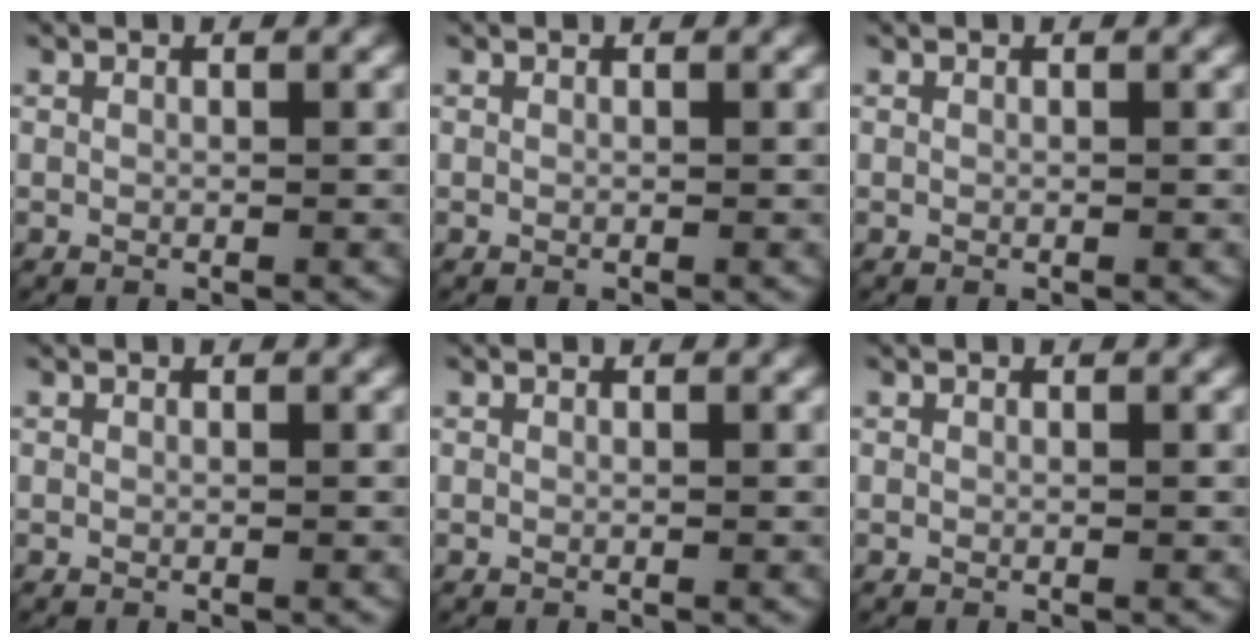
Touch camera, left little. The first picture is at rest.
{"total": 0.0}
{"total": 0.0}
{"total": 0.0}
{"total": 0.0}
{"total": 0.0}